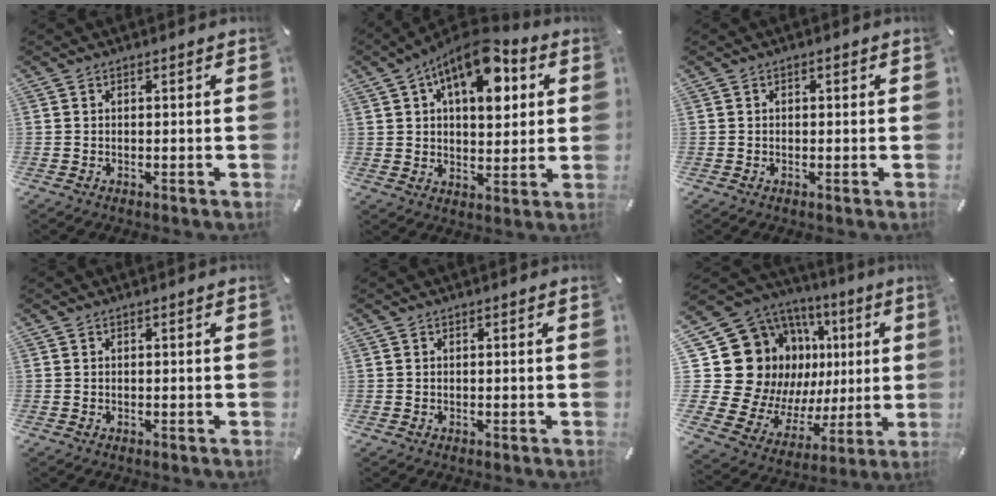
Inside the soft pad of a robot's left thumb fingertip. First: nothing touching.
{"total": 15.3, "force": [6.7, 8.2, 11.0], "torque": [-0.154, -0.023, 0.112]}
{"total": 0.6, "force": [0.0, 0.5, 0.3], "torque": [-0.006, 0.004, -0.002]}
{"total": 0.0}
{"total": 0.0}
{"total": 25.7, "force": [6.3, 19.9, 15.1], "torque": [-0.263, -0.078, 0.167]}